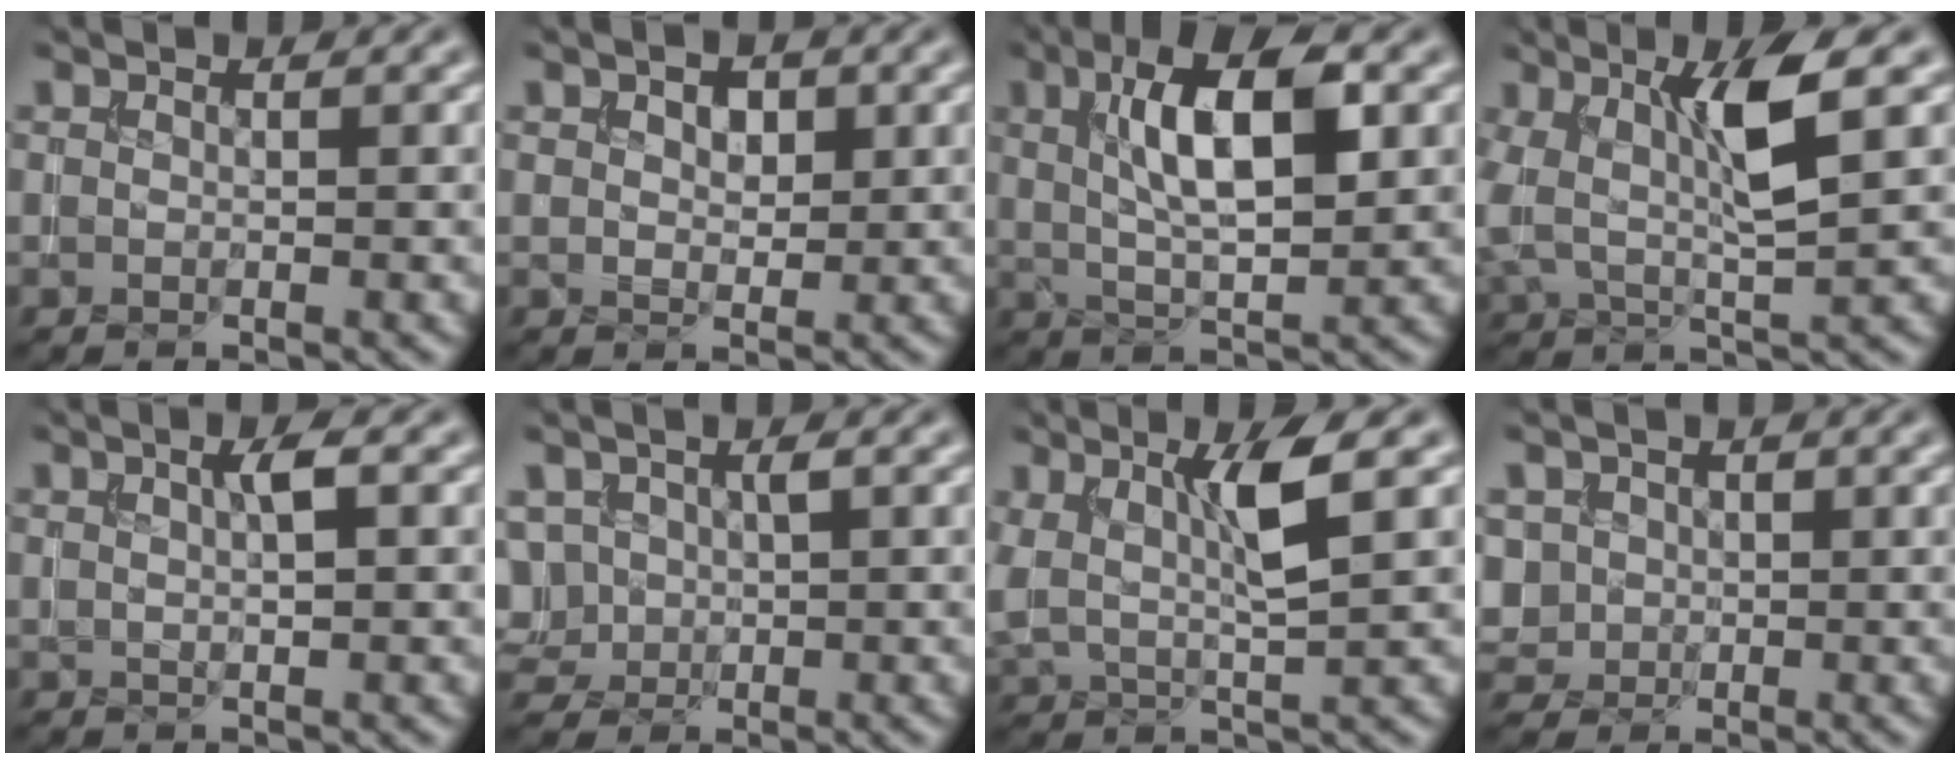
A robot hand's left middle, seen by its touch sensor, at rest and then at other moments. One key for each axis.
{"total": 2.5, "fx": 1.1, "fy": 1.6, "fz": 1.7, "tx": -0.023, "ty": 0.003, "tz": 0.015}
{"total": 8.2, "fx": 2.2, "fy": 2.9, "fz": 7.4, "tx": -0.125, "ty": 0.012, "tz": 0.034}
{"total": 5.4, "fx": 1.3, "fy": 1.4, "fz": 5.1, "tx": -0.106, "ty": 0.004, "tz": 0.025}
{"total": 2.0, "fx": 0.7, "fy": 0.4, "fz": 1.9, "tx": -0.031, "ty": 0.001, "tz": 0.010}
{"total": 3.8, "fx": 0.5, "fy": 2.9, "fz": 2.4, "tx": -0.052, "ty": 0.002, "tz": 0.015}
{"total": 4.3, "fx": 1.5, "fy": 0.8, "fz": 4.0, "tx": -0.082, "ty": -0.001, "tz": 0.032}
{"total": 2.9, "fx": 0.6, "fy": 2.7, "fz": 0.9, "tx": -0.024, "ty": 0.010, "tz": 0.023}